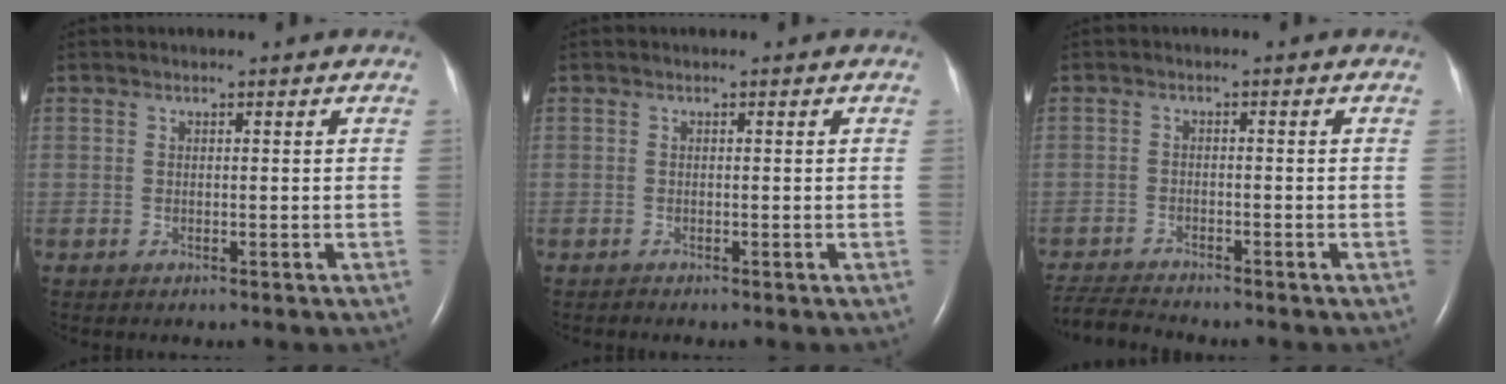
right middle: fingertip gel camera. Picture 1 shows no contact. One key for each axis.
{"total": 0.0}
{"total": 5.2, "fx": -5.1, "fy": -0.4, "fz": 0.7, "tx": -0.014, "ty": -0.019, "tz": -0.092}